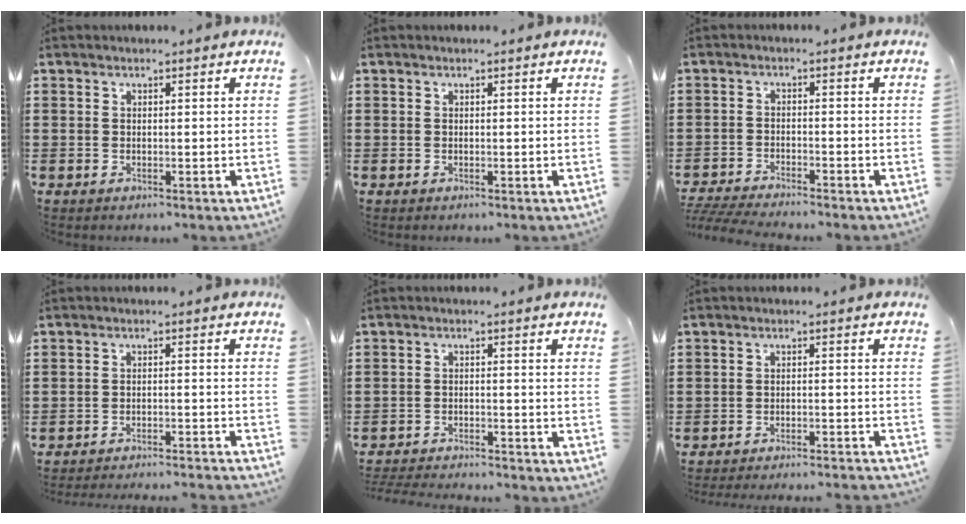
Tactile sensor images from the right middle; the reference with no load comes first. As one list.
[{"total": 0.0}, {"total": 3.7, "force": [-3.6, 0.0, 0.8], "torque": [-0.035, -0.012, -0.081]}, {"total": 2.9, "force": [-2.9, -0.4, 0.3], "torque": [-0.006, 0.001, -0.061]}, {"total": 3.1, "force": [-3.1, 0.0, 0.2], "torque": [-0.013, -0.003, -0.069]}, {"total": 2.8, "force": [-2.7, -0.3, 0.3], "torque": [-0.006, 0.003, -0.058]}]